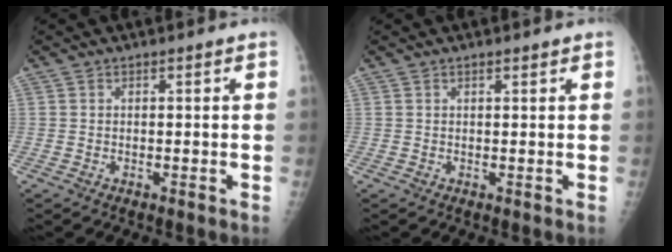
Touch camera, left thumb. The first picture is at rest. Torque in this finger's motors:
{"motor_torque": [-0.19, -0.21, -0.30, -0.29, -0.12]}